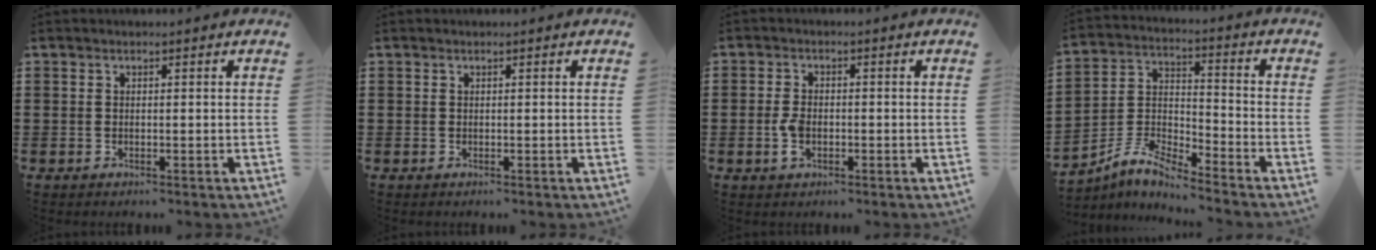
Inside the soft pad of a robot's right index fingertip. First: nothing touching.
{"total": 0.0}
{"total": 3.2, "force": [-0.8, 1.9, 2.4], "torque": [-0.060, -0.003, -0.017]}
{"total": 5.8, "force": [-5.5, 0.7, 1.7], "torque": [-0.060, -0.014, -0.115]}